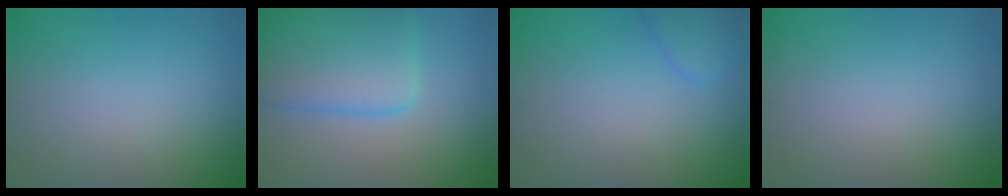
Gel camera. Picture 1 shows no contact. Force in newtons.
{"total": 6.4, "press": 6.4, "slide": 0.3}
{"total": 1.9, "press": 1.9, "slide": 0.1}
{"total": 0.0}